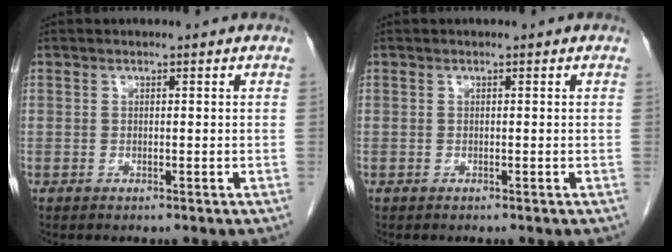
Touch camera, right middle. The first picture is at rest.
{"total": 0.0}